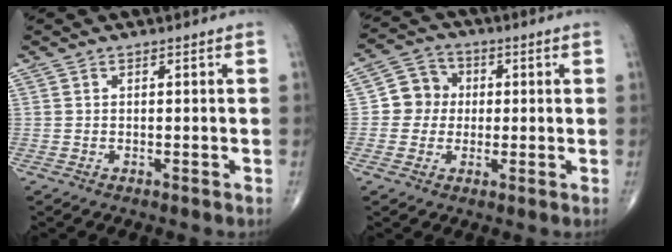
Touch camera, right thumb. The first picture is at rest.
{"total": 6.6, "force": [0.1, 6.2, 2.1], "torque": [-0.002, 0.013, -0.010]}